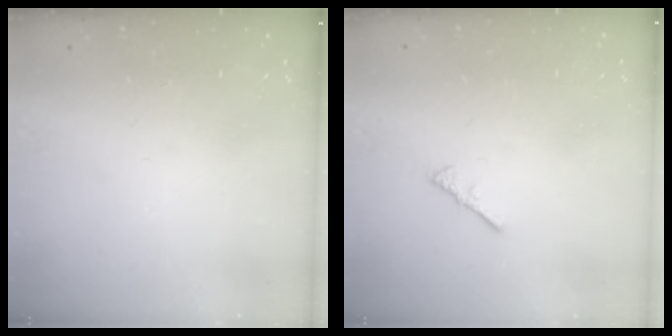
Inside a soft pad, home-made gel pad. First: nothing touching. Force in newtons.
{"total": 2.2, "press": 2.1, "slide": 0.5}